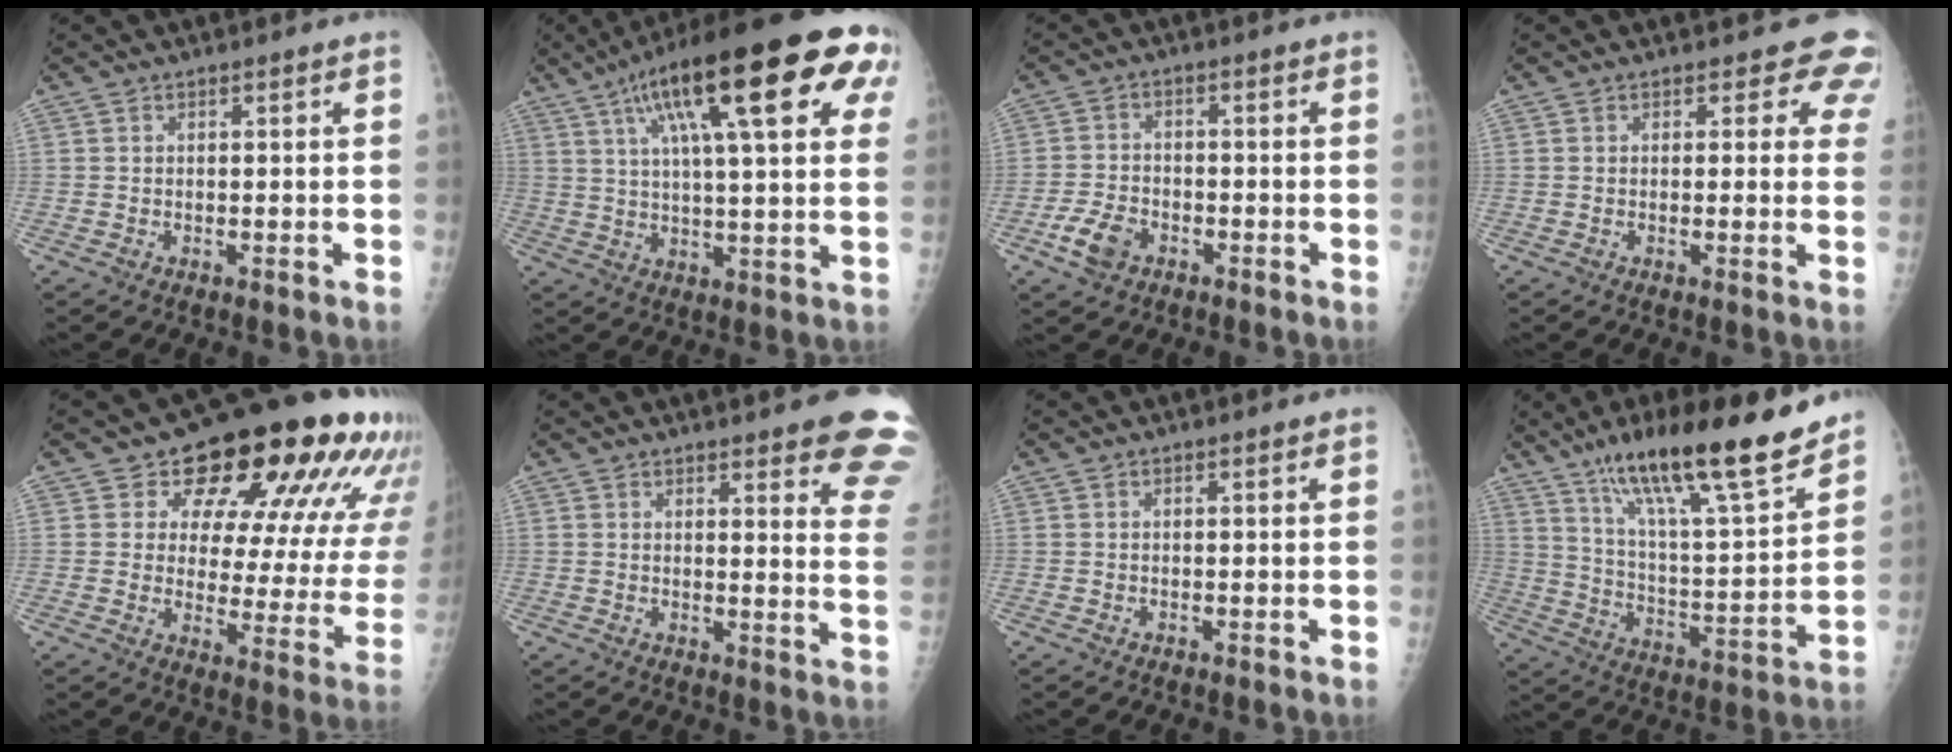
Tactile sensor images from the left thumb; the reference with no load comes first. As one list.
[{"total": 27.2, "force": [11.8, 7.1, 23.4], "torque": [-0.345, 0.019, 0.170]}, {"total": 5.7, "force": [-2.9, 3.8, 3.1], "torque": [-0.060, 0.014, -0.053]}, {"total": 5.2, "force": [4.2, 2.9, 1.2], "torque": [0.028, -0.017, 0.022]}, {"total": 22.9, "force": [14.0, 10.7, 14.6], "torque": [-0.155, -0.054, 0.175]}, {"total": 13.8, "force": [10.3, 3.2, 8.7], "torque": [-0.068, -0.057, 0.098]}, {"total": 0.0}, {"total": 23.1, "force": [16.5, 3.9, 15.7], "torque": [-0.237, -0.072, 0.278]}]